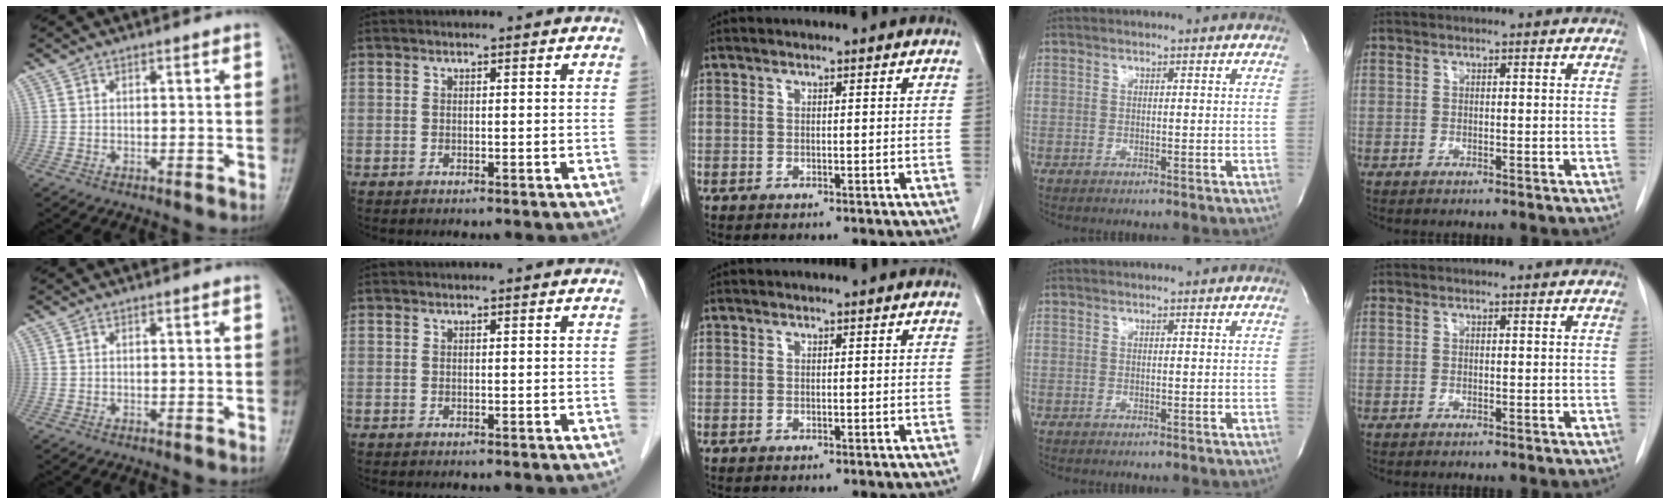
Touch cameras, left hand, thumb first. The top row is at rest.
{}